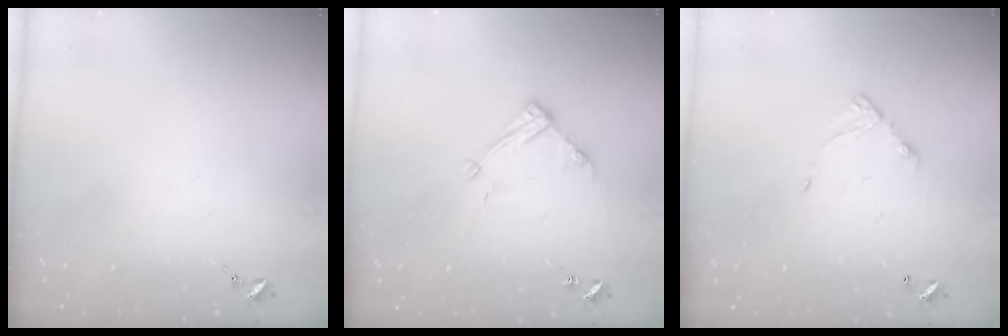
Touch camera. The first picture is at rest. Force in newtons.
{"total": 11.0, "press": 11.0, "slide": 0.8}
{"total": 7.3, "press": 7.3, "slide": 0.6}